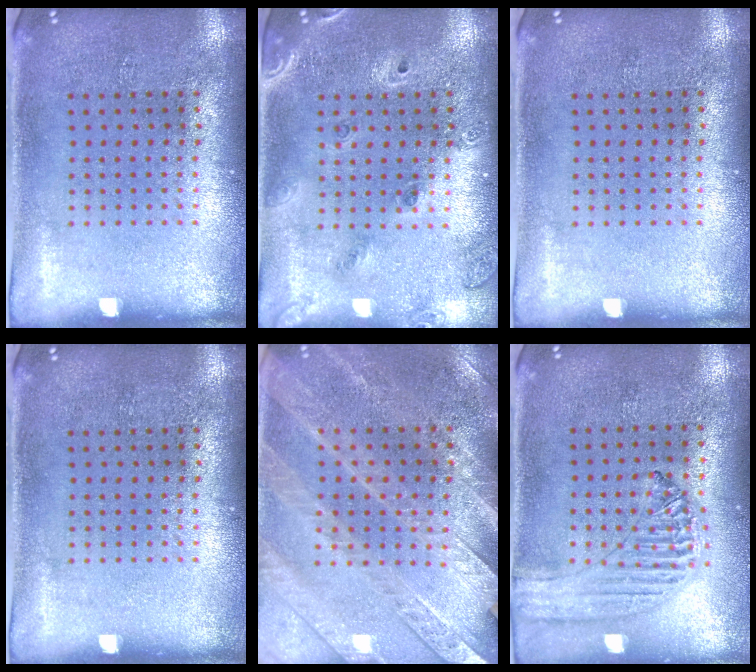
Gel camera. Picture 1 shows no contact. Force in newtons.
{"total": 1.6, "press": 1.4, "slide": 0.9}
{"total": 0.0}
{"total": 0.0}
{"total": 2.8, "press": 2.6, "slide": 0.9}
{"total": 1.2, "press": 1.2, "slide": 0.1}